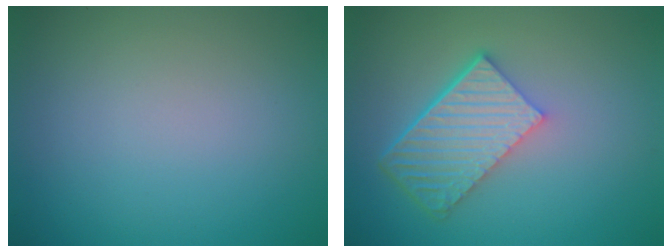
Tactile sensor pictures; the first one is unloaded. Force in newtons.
{"total": 6.2, "press": 4.4, "slide": 4.3}